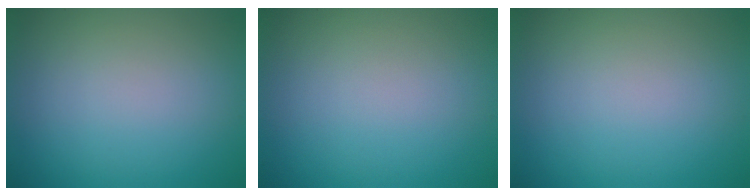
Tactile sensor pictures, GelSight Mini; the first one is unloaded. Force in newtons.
{"total": 0.0}
{"total": 0.0}